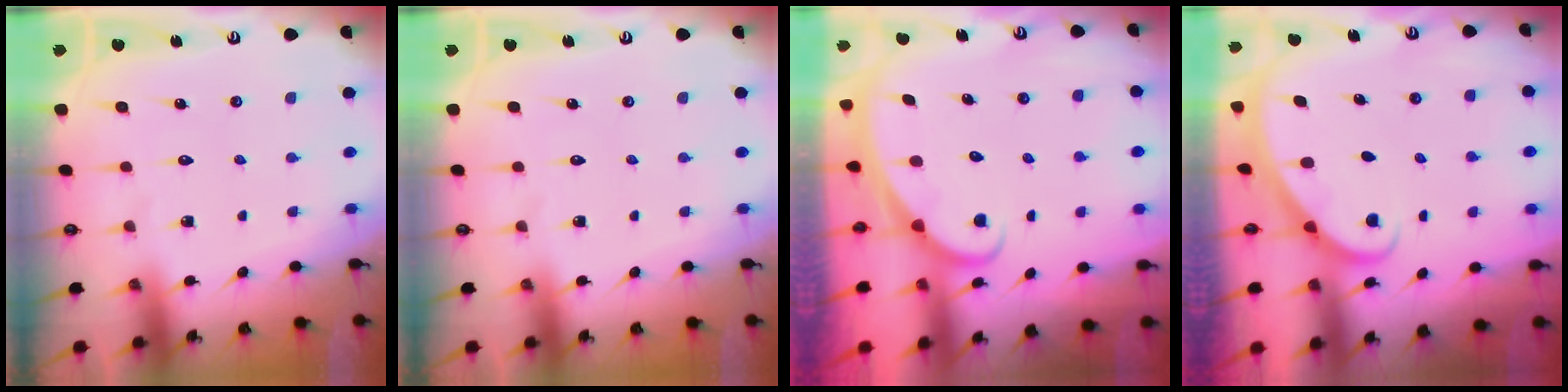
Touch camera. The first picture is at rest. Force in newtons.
{"total": 0.0}
{"total": 1.6, "press": 1.6, "slide": 0.0}
{"total": 1.9, "press": 1.9, "slide": 0.1}